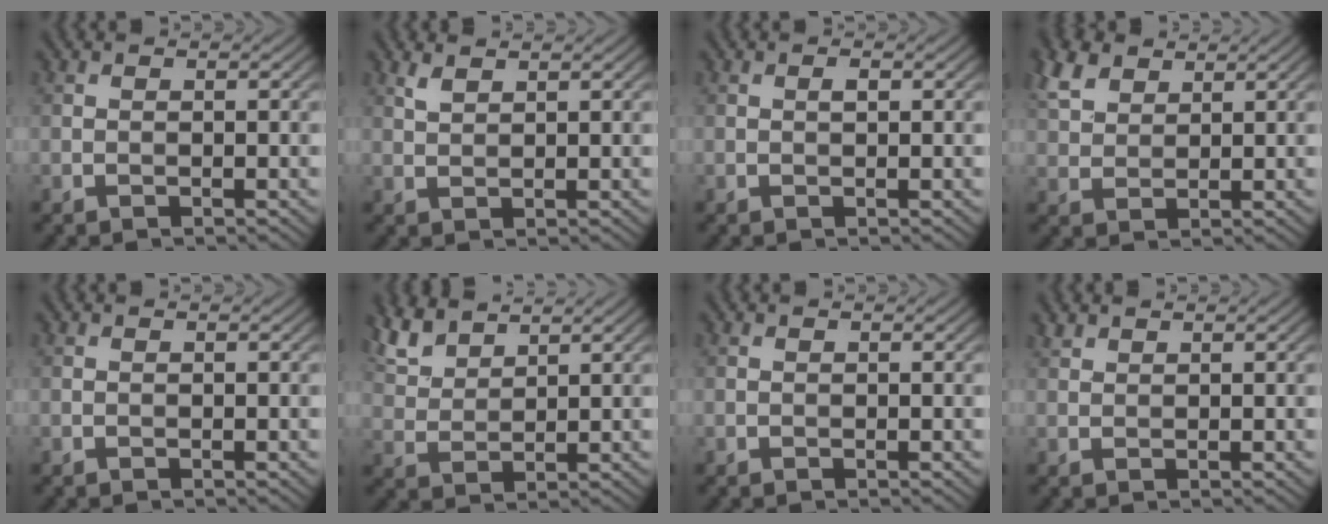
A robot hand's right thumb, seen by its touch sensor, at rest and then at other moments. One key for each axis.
{"total": 1.6, "fx": 1.3, "fy": 0.4, "fz": 0.9, "tx": -0.031, "ty": 0.003, "tz": 0.032}
{"total": 0.7, "fx": 0.1, "fy": 0.2, "fz": 0.6, "tx": -0.012, "ty": 0.002, "tz": 0.001}
{"total": 5.3, "fx": 3.3, "fy": 3.0, "fz": 2.8, "tx": -0.074, "ty": 0.010, "tz": 0.070}
{"total": 0.0}
{"total": 5.8, "fx": 4.7, "fy": 1.9, "fz": 2.7, "tx": -0.076, "ty": 0.014, "tz": 0.104}
{"total": 0.0}
{"total": 1.1, "fx": 1.0, "fy": 0.4, "fz": 0.3, "tx": -0.012, "ty": 0.005, "tz": 0.025}